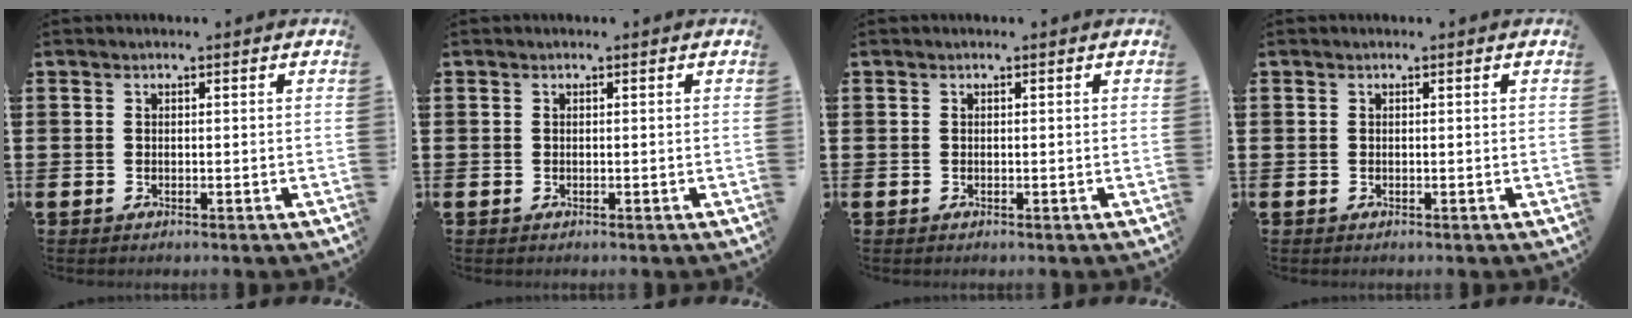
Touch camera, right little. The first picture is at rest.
{"total": 0.0}
{"total": 0.0}
{"total": 0.0}